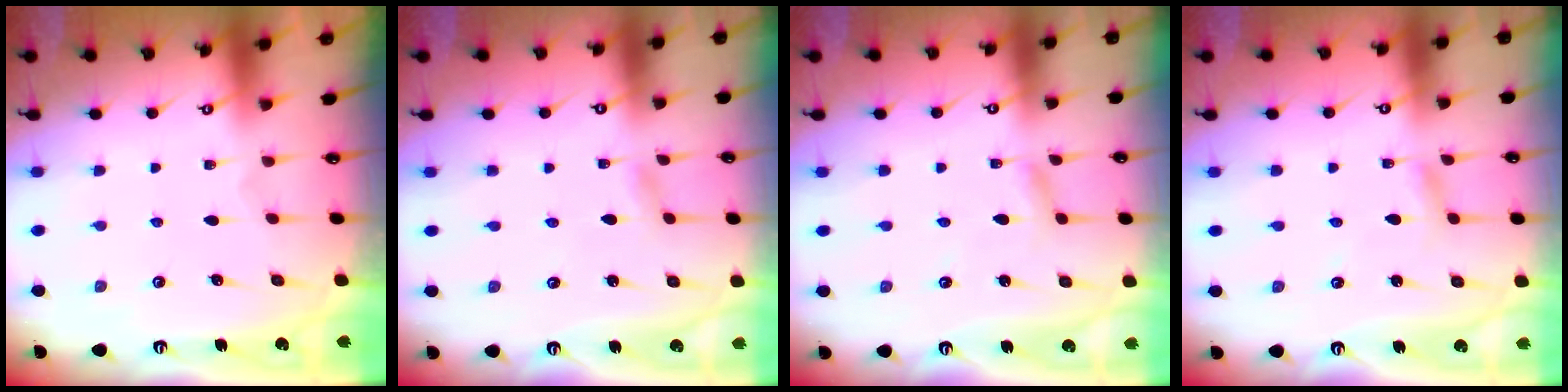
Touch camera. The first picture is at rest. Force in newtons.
{"total": 2.4, "press": 2.3, "slide": 0.3}
{"total": 1.9, "press": 1.9, "slide": 0.2}
{"total": 3.3, "press": 3.2, "slide": 0.3}